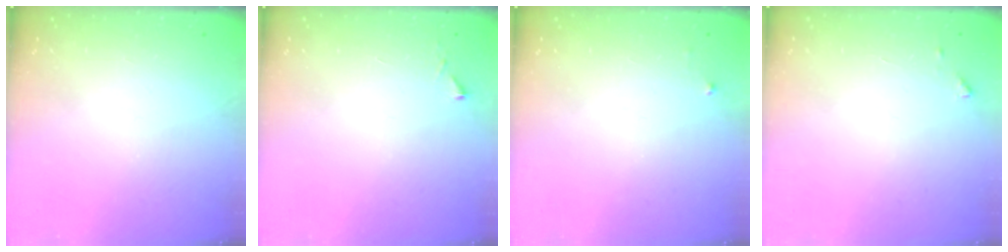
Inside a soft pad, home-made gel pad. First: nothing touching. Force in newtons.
{"total": 4.8, "press": 4.8, "slide": 0.6}
{"total": 2.5, "press": 2.5, "slide": 0.4}
{"total": 4.5, "press": 4.4, "slide": 0.5}